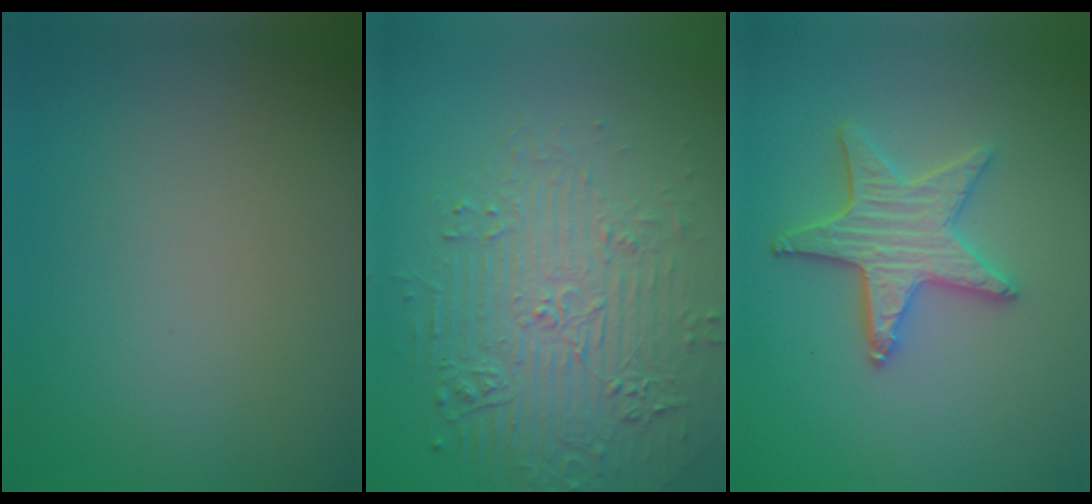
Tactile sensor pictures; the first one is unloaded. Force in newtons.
{"total": 6.0, "press": 4.8, "slide": 3.6}
{"total": 3.8, "press": 3.6, "slide": 1.3}